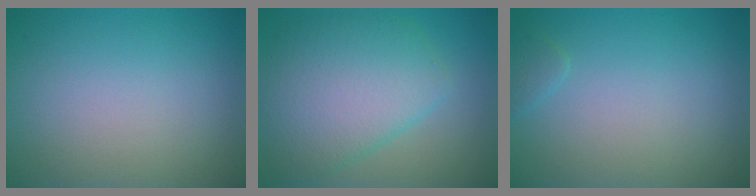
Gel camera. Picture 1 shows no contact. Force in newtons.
{"total": 7.5, "press": 7.5, "slide": 0.3}
{"total": 0.8, "press": 0.8, "slide": 0.1}